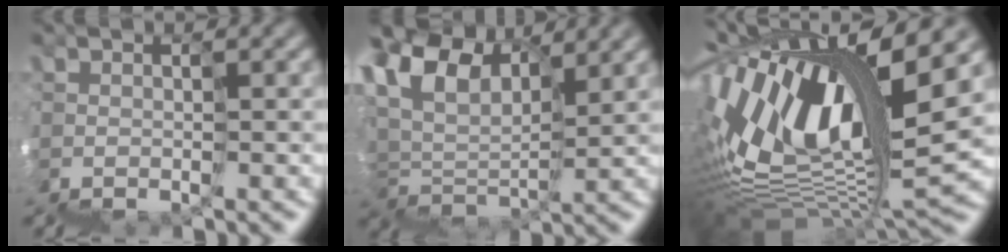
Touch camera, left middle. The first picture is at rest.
{"total": 6.3, "force": [6.2, 0.8, -0.4], "torque": [-0.017, 0.049, 0.099]}
{"total": 10.2, "force": [5.3, 2.1, 8.5], "torque": [-0.170, 0.048, 0.081]}